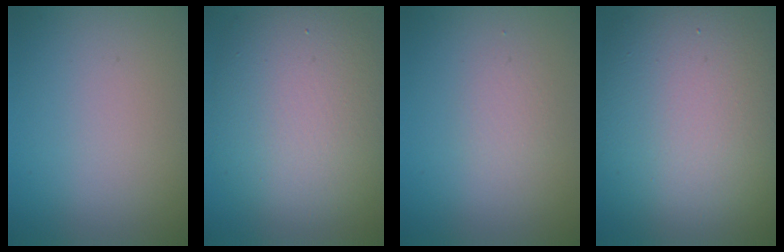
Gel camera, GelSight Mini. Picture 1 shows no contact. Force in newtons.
{"total": 10.1, "press": 10.1, "slide": 0.6}
{"total": 1.1, "press": 1.1, "slide": 0.0}
{"total": 14.8, "press": 14.8, "slide": 1.2}